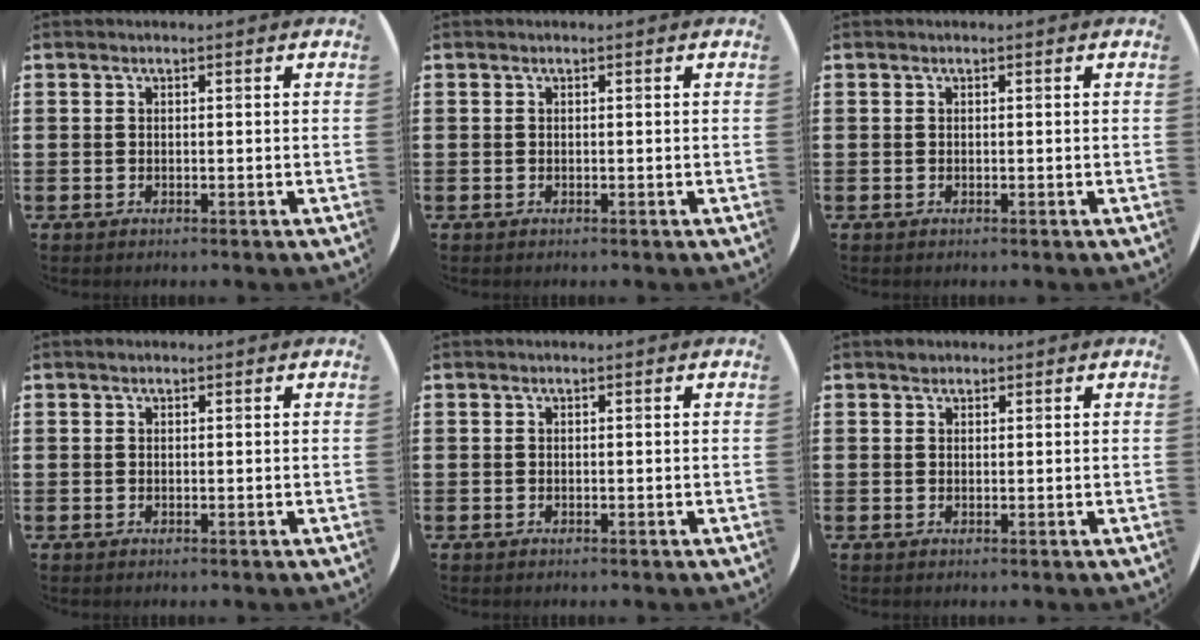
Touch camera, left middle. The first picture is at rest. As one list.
[{"total": 0.0}, {"total": 0.0}, {"total": 0.0}, {"total": 0.0}, {"total": 0.8, "force": [0.7, 0.4, 0.0], "torque": [0.009, 0.000, 0.012]}]